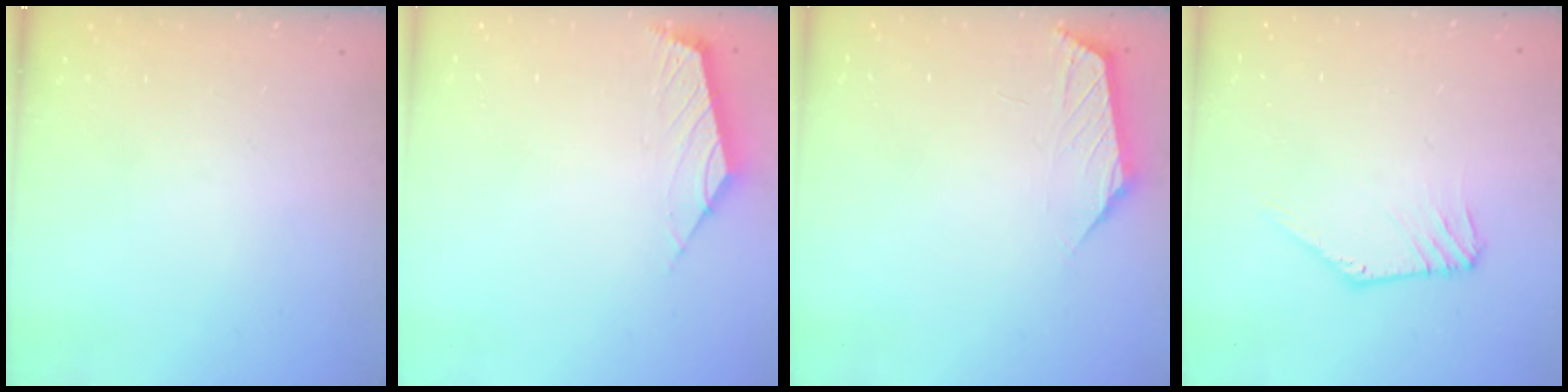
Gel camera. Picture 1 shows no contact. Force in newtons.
{"total": 2.6, "press": 2.5, "slide": 0.7}
{"total": 0.8, "press": 0.6, "slide": 0.4}
{"total": 3.6, "press": 3.6, "slide": 0.2}